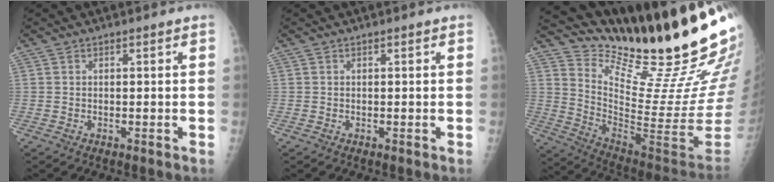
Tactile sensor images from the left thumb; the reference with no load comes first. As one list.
[{"total": 0.0}, {"total": 25.7, "force": [21.0, 3.2, 14.6], "torque": [-0.196, -0.156, 0.322]}]